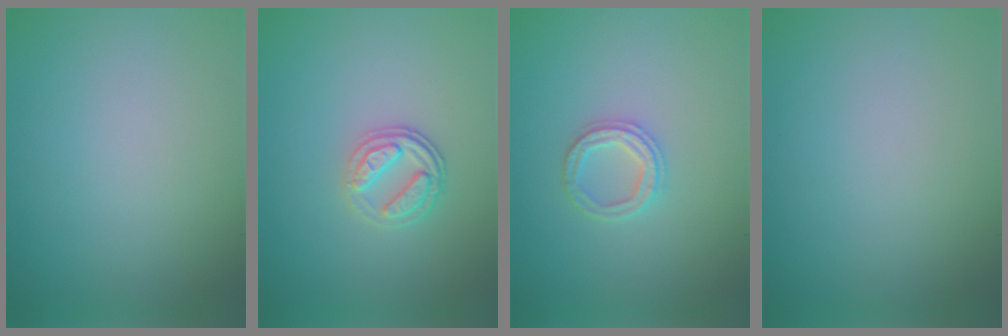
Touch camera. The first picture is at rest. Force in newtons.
{"total": 2.8, "press": 2.4, "slide": 1.3}
{"total": 2.4, "press": 2.4, "slide": 0.4}
{"total": 0.0}